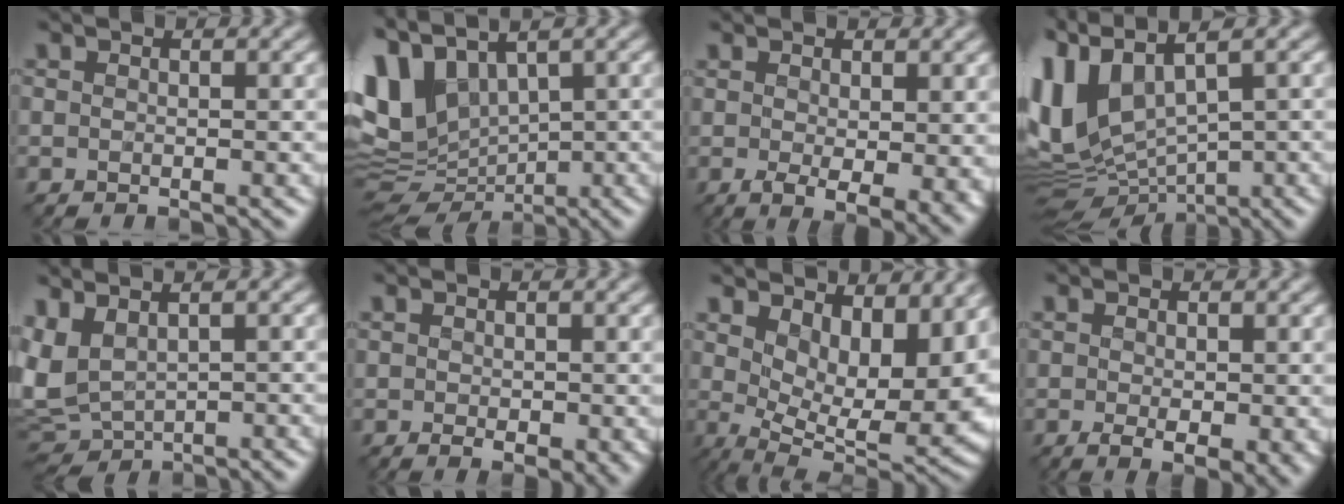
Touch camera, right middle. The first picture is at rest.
{"total": 9.1, "force": [1.3, 6.2, 6.5], "torque": [-0.159, 0.003, 0.032]}
{"total": 5.2, "force": [-0.2, 1.7, 4.9], "torque": [-0.079, -0.018, 0.005]}
{"total": 8.9, "force": [2.2, 4.9, 7.0], "torque": [-0.173, -0.003, 0.054]}
{"total": 4.1, "force": [1.6, 2.4, 3.0], "torque": [-0.082, 0.007, 0.033]}
{"total": 2.3, "force": [0.2, 1.0, 2.0], "torque": [-0.035, -0.004, 0.010]}
{"total": 13.6, "force": [3.9, 6.9, 11.1], "torque": [-0.137, -0.007, 0.090]}
{"total": 3.5, "force": [-0.2, 1.3, 3.3], "torque": [-0.051, -0.010, 0.003]}